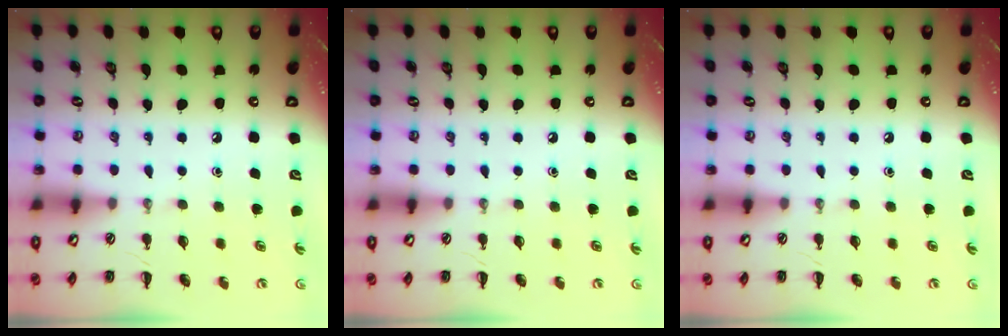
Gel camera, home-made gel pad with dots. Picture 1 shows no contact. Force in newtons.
{"total": 0.0}
{"total": 0.0}